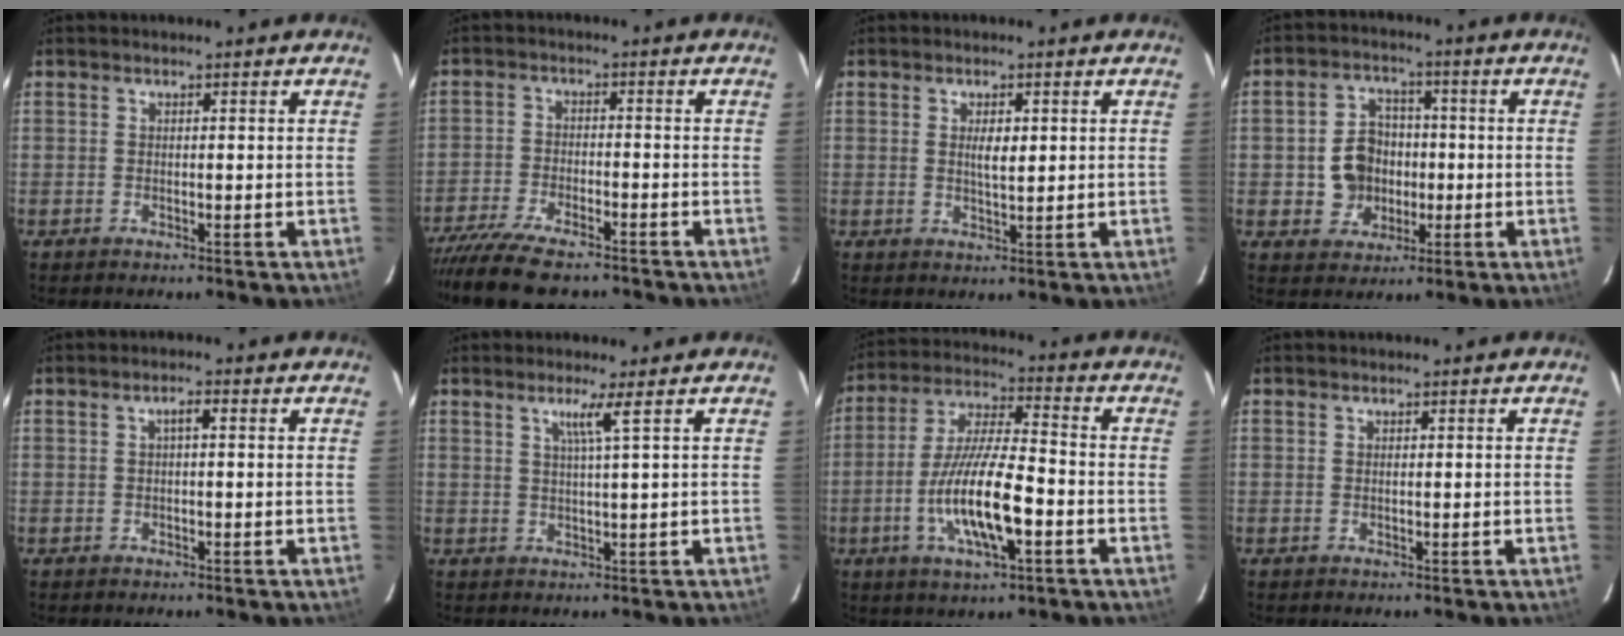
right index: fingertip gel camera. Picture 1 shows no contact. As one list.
[{"total": 12.8, "force": [-10.8, 3.2, 5.9], "torque": [-0.136, -0.031, -0.186]}, {"total": 2.7, "force": [0.6, 0.9, 2.5], "torque": [-0.043, 0.001, 0.011]}, {"total": 8.0, "force": [-1.0, 7.2, 3.3], "torque": [-0.076, 0.023, -0.006]}, {"total": 1.5, "force": [0.1, 0.4, 1.4], "torque": [-0.026, 0.008, 0.002]}, {"total": 2.8, "force": [1.4, -1.0, 2.2], "torque": [-0.036, -0.006, 0.025]}, {"total": 14.1, "force": [-4.7, 3.3, 12.9], "torque": [-0.260, -0.007, -0.086]}, {"total": 0.0}]